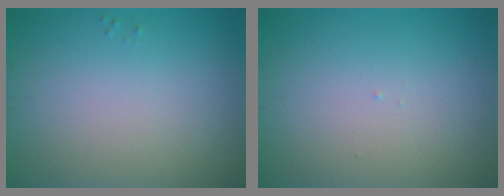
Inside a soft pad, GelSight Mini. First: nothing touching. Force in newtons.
{"total": 0.0}